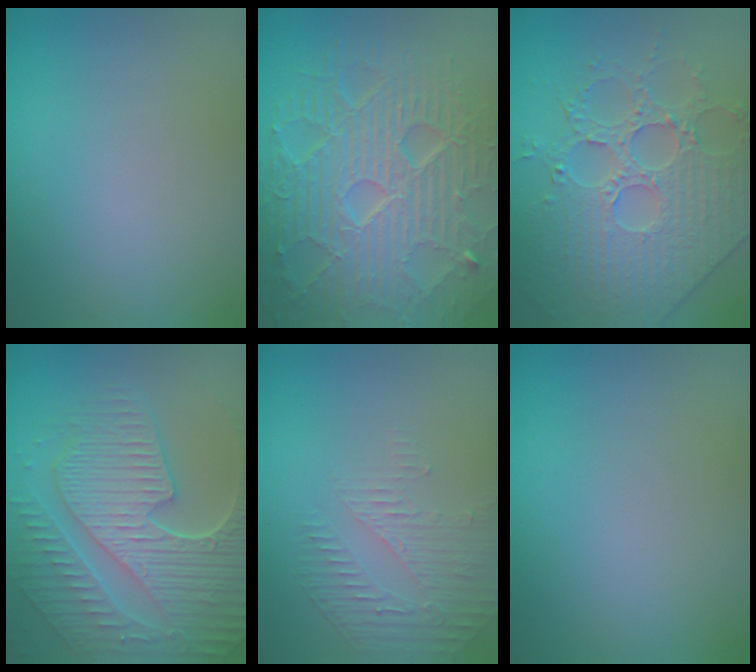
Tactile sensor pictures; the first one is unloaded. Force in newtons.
{"total": 10.1, "press": 6.6, "slide": 7.7}
{"total": 4.9, "press": 4.9, "slide": 0.4}
{"total": 9.1, "press": 6.5, "slide": 6.4}
{"total": 1.8, "press": 1.1, "slide": 1.5}
{"total": 0.0}